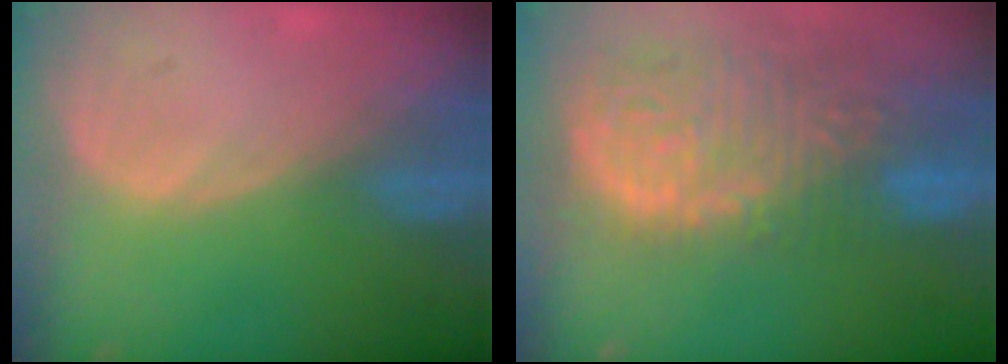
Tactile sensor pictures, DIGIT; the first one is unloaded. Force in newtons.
{"total": 14.9, "press": 12.4, "slide": 8.4}